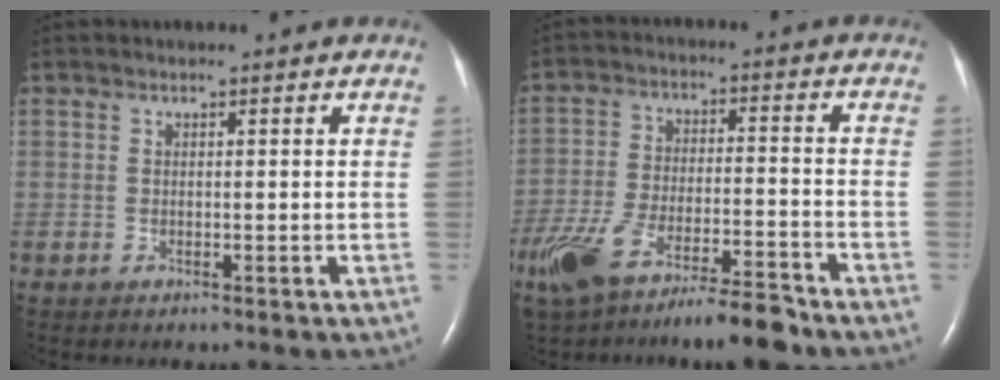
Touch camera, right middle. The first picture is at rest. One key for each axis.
{"total": 14.0, "fx": -10.7, "fy": 2.5, "fz": 8.6, "tx": -0.174, "ty": -0.017, "tz": -0.189}